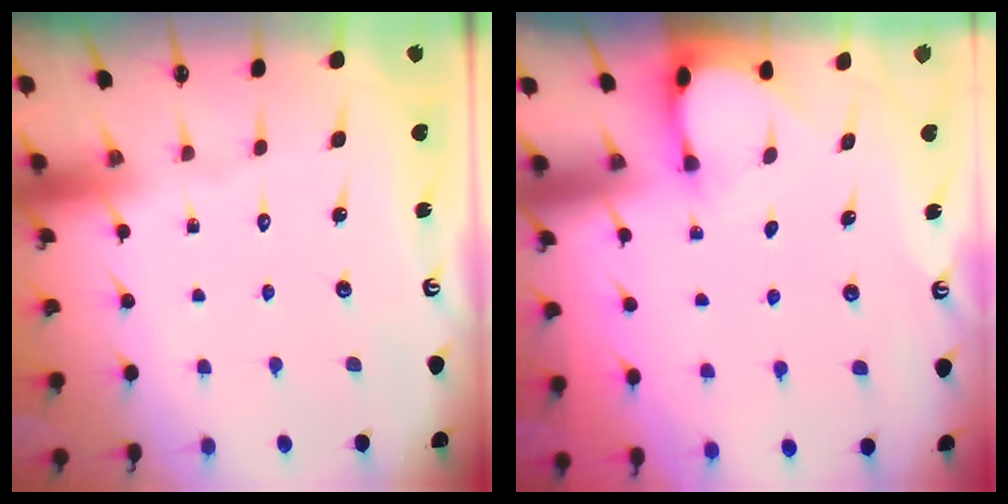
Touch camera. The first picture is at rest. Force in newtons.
{"total": 3.4, "press": 3.4, "slide": 0.1}